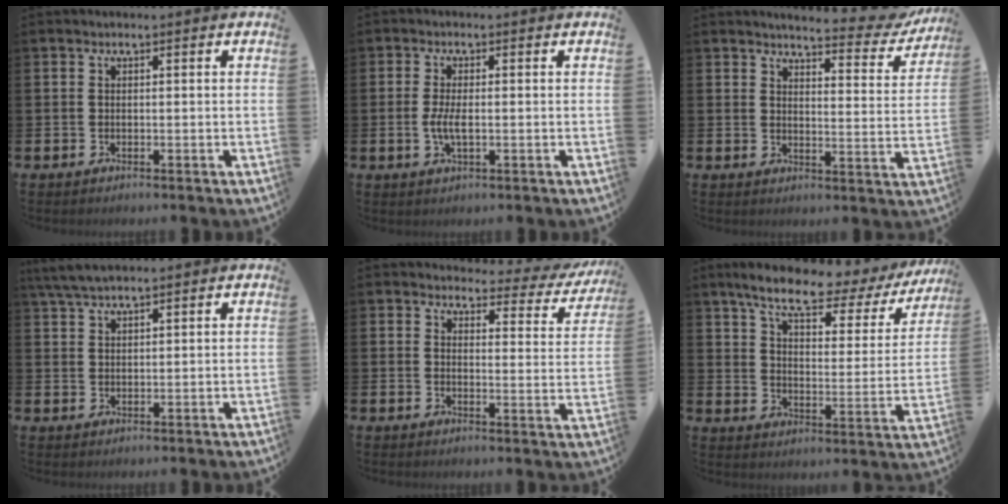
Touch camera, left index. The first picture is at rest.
{"total": 3.2, "force": [-0.3, 1.2, 2.9], "torque": [-0.049, 0.002, -0.007]}
{"total": 4.2, "force": [3.9, 0.7, 1.1], "torque": [-0.019, -0.034, 0.059]}
{"total": 4.1, "force": [3.6, 0.8, 1.8], "torque": [-0.047, -0.003, 0.068]}
{"total": 2.8, "force": [2.5, 1.3, 0.5], "torque": [-0.015, -0.028, 0.033]}
{"total": 8.9, "force": [7.3, 2.0, 4.6], "torque": [-0.110, -0.044, 0.118]}